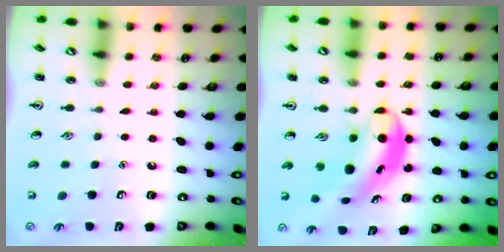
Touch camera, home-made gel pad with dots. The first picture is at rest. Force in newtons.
{"total": 5.0, "press": 4.8, "slide": 1.3}